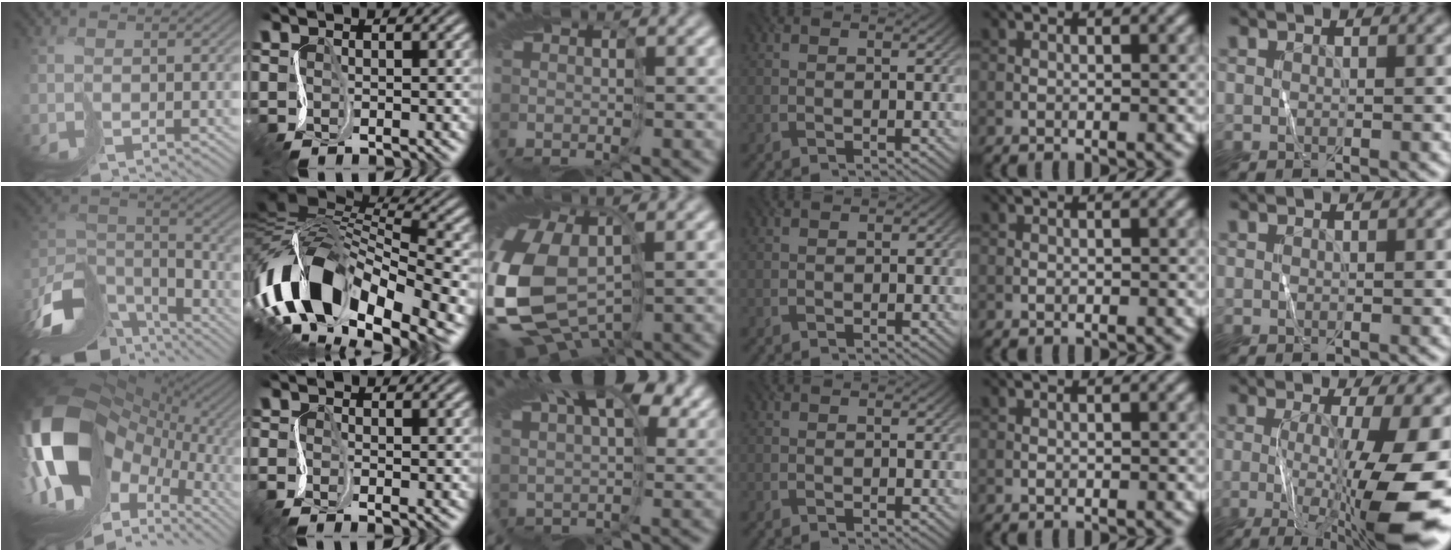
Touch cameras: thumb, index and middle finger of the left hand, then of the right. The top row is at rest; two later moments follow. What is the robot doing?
{"motion": "cut", "object": "tape"}